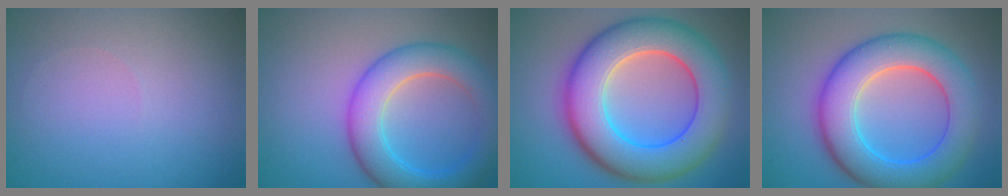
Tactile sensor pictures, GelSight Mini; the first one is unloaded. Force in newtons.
{"total": 6.5, "press": 6.5, "slide": 0.1}
{"total": 11.4, "press": 11.4, "slide": 0.7}
{"total": 8.8, "press": 8.8, "slide": 0.1}